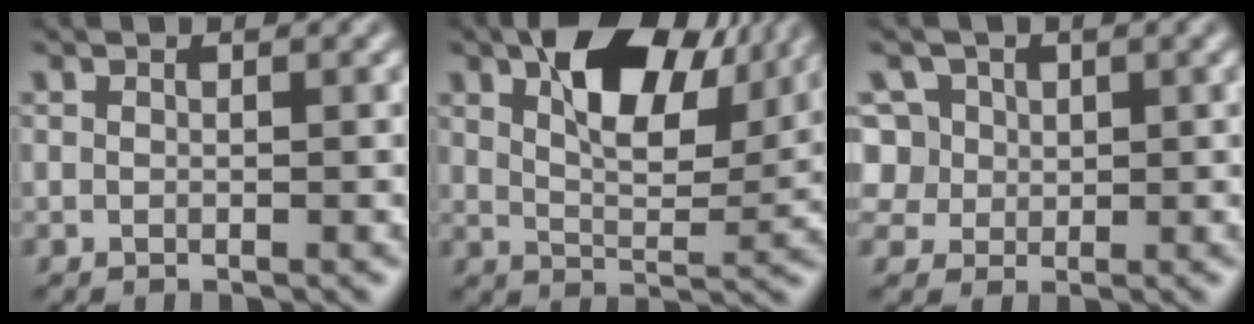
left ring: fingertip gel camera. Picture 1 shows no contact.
{"total": 9.2, "force": [4.5, 4.2, 6.8], "torque": [-0.118, 0.015, 0.075]}
{"total": 6.0, "force": [2.5, 4.9, 2.3], "torque": [-0.052, 0.024, 0.032]}